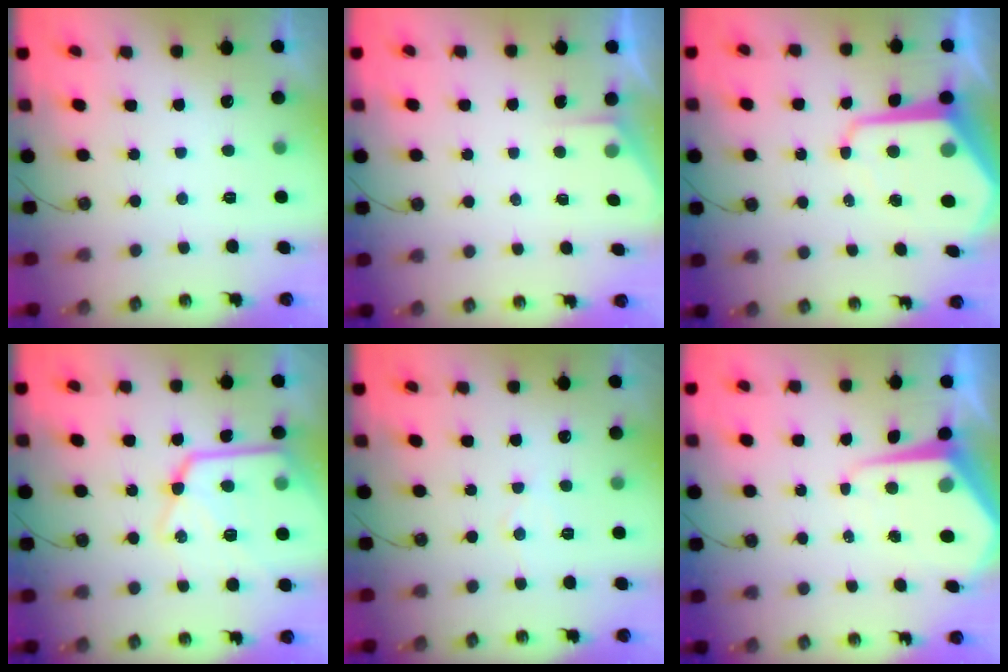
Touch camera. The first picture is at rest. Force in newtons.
{"total": 1.8, "press": 1.7, "slide": 0.3}
{"total": 12.7, "press": 12.7, "slide": 1.0}
{"total": 19.6, "press": 19.5, "slide": 2.0}
{"total": 5.9, "press": 5.8, "slide": 0.7}
{"total": 7.6, "press": 7.6, "slide": 0.6}